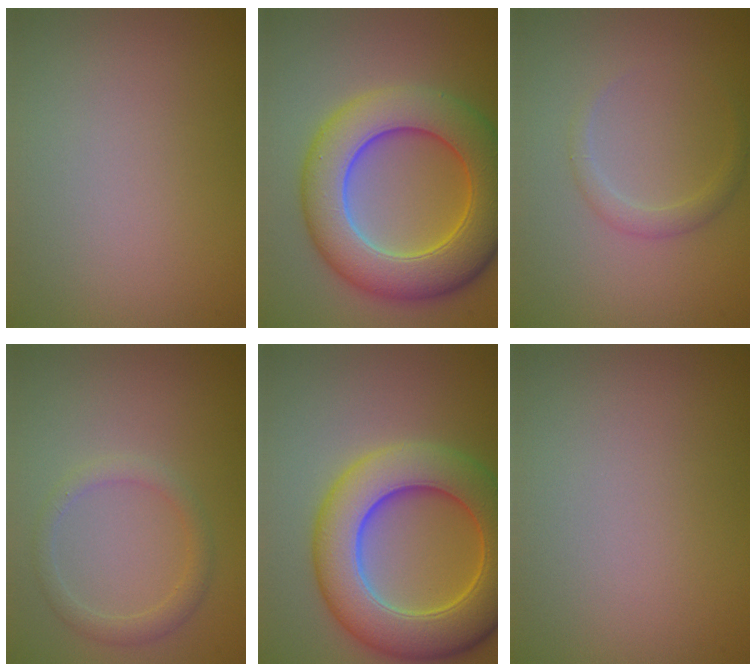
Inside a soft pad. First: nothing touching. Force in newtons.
{"total": 9.8, "press": 9.8, "slide": 0.6}
{"total": 1.3, "press": 1.3, "slide": 0.0}
{"total": 1.8, "press": 1.8, "slide": 0.2}
{"total": 9.6, "press": 9.6, "slide": 0.5}
{"total": 0.0}